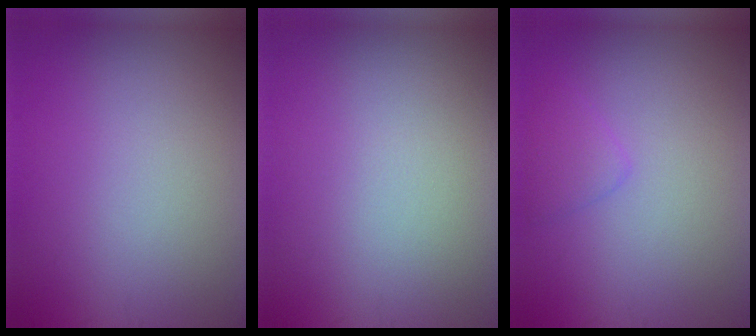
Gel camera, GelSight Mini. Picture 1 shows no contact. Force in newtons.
{"total": 0.0}
{"total": 1.5, "press": 1.5, "slide": 0.1}